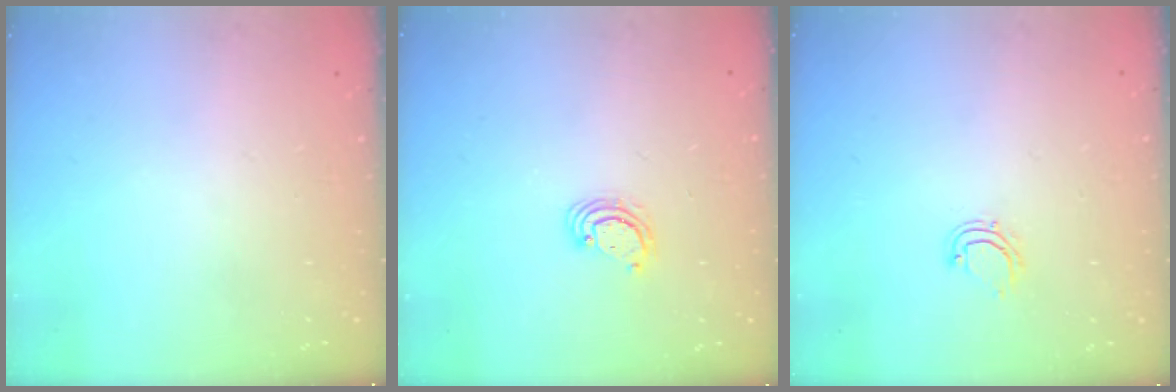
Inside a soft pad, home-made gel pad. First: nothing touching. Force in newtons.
{"total": 3.3, "press": 3.3, "slide": 0.2}
{"total": 4.8, "press": 4.7, "slide": 0.7}